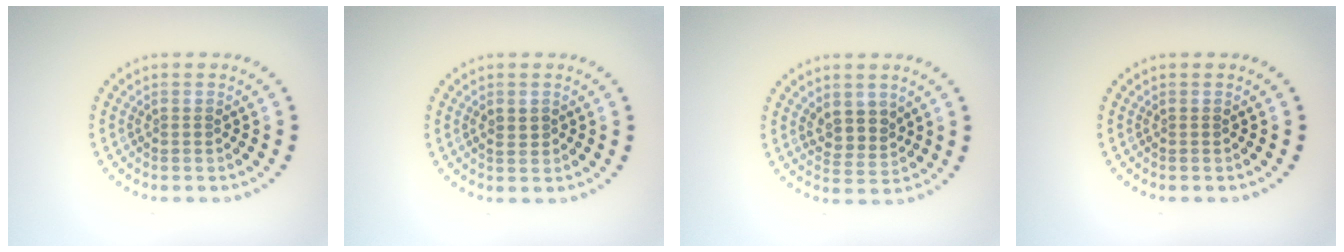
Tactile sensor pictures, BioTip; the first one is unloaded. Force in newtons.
{"total": 0.8, "press": 0.8, "slide": 0.3}
{"total": 2.8, "press": 2.4, "slide": 1.4}
{"total": 0.0}